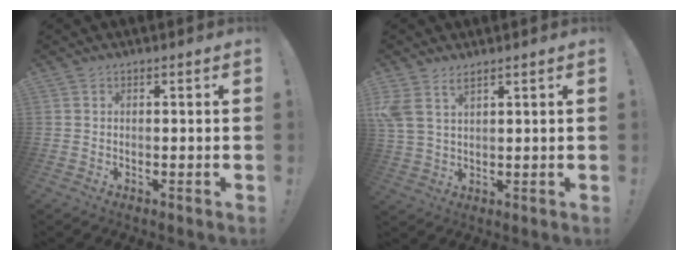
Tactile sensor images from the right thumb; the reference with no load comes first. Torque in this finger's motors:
{"motor_torque": [0.85, 1.03, 0.04, 0.25, 0.06]}